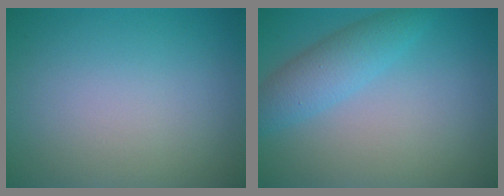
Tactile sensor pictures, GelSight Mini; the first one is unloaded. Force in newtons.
{"total": 3.5, "press": 3.5, "slide": 0.2}